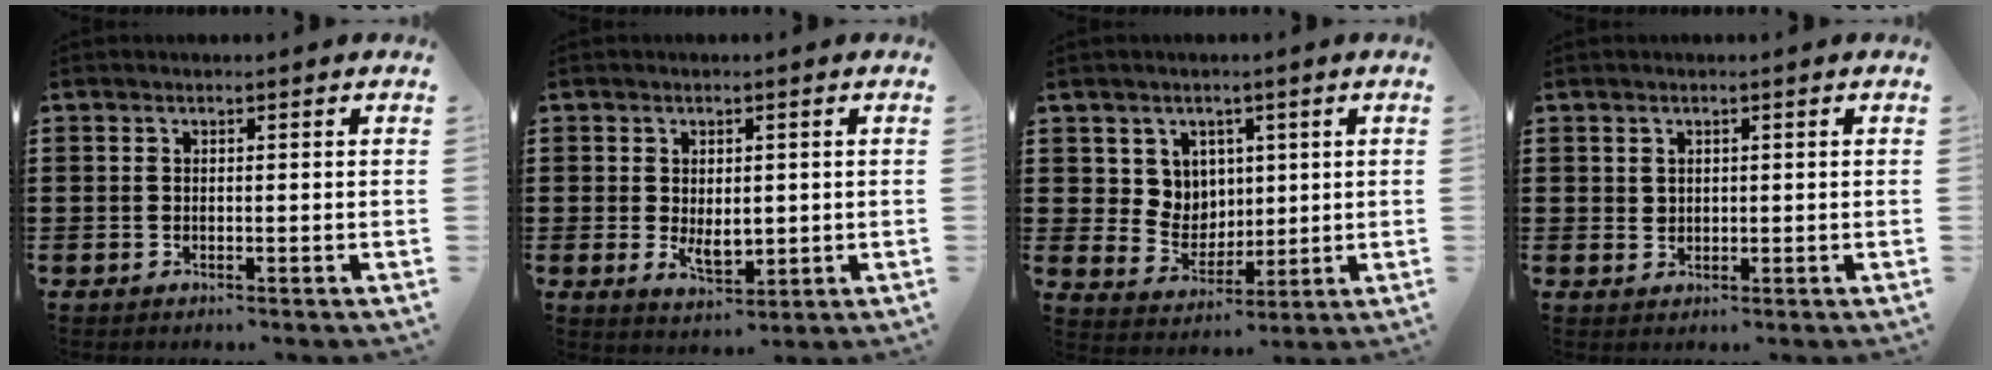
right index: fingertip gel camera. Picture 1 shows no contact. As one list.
[{"total": 3.9, "force": [0.0, 2.4, 3.2], "torque": [-0.053, -0.001, 0.000]}, {"total": 5.6, "force": [2.7, 4.9, 0.6], "torque": [-0.033, 0.001, 0.048]}, {"total": 1.3, "force": [0.9, 0.9, 0.3], "torque": [-0.007, 0.004, 0.017]}]